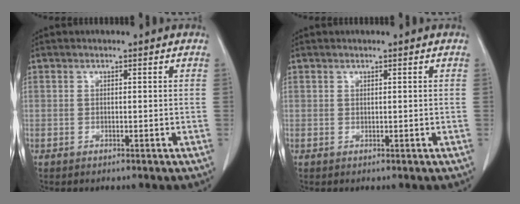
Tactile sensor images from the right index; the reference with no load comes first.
{"total": 0.0}